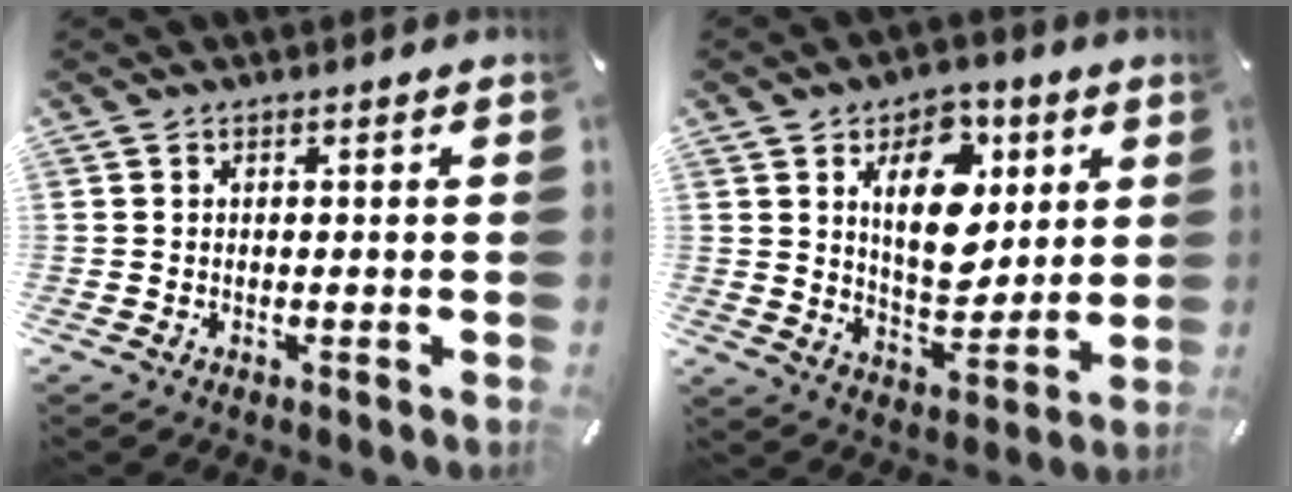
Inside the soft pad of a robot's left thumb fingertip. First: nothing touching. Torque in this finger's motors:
{"motor_torque": [2.07, 2.04, 1.20, -1.00, 0.46]}